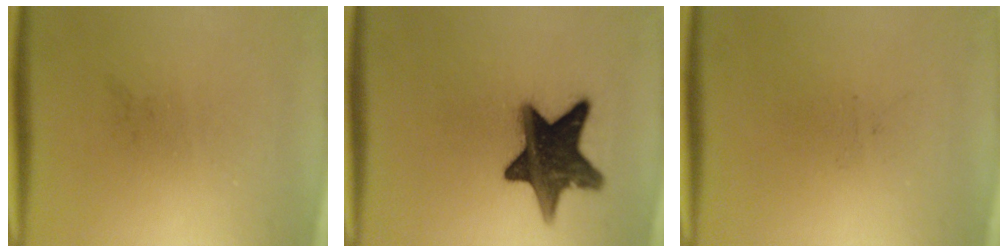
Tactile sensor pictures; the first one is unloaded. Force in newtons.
{"total": 15.2}
{"total": 0.0}